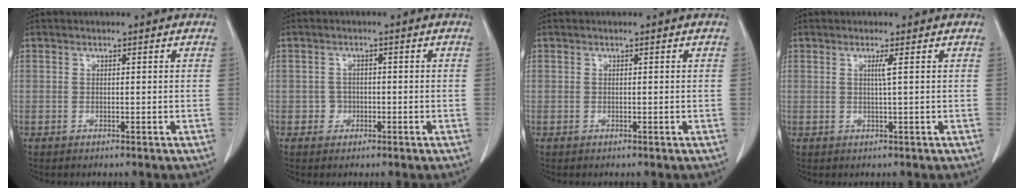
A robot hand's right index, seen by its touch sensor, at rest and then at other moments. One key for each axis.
{"total": 1.6, "fx": -0.6, "fy": 1.5, "fz": 0.2, "tx": 0.004, "ty": 0.008, "tz": -0.013}
{"total": 0.0}
{"total": 1.3, "fx": 0.4, "fy": -0.5, "fz": 1.2, "tx": -0.026, "ty": -0.002, "tz": 0.007}